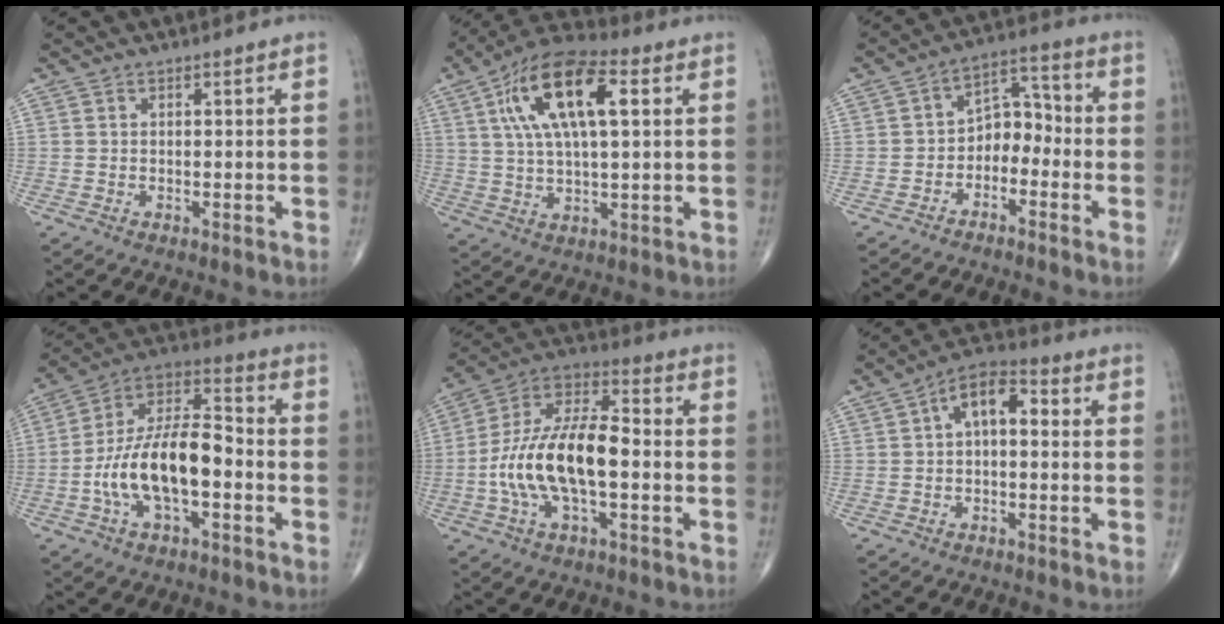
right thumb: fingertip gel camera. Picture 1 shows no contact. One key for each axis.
{"total": 16.5, "fx": 4.8, "fy": 6.7, "fz": 14.3, "tx": -0.260, "ty": 0.017, "tz": 0.078}
{"total": 7.1, "fx": -2.9, "fy": 4.9, "fz": 4.2, "tx": -0.040, "ty": 0.049, "tz": -0.061}
{"total": 17.1, "fx": -4.0, "fy": 7.9, "fz": 14.7, "tx": -0.267, "ty": 0.047, "tz": -0.076}
{"total": 17.6, "fx": -2.8, "fy": 7.9, "fz": 15.4, "tx": -0.298, "ty": 0.041, "tz": -0.055}
{"total": 7.5, "fx": 0.6, "fy": 4.2, "fz": 6.3, "tx": -0.089, "ty": 0.031, "tz": -0.004}